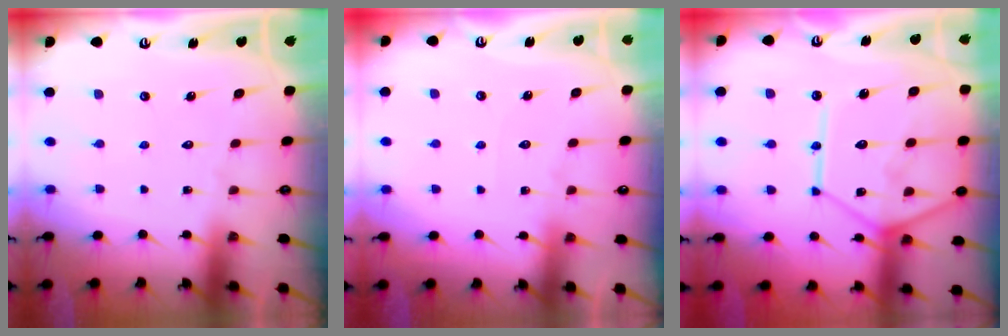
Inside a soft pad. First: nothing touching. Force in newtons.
{"total": 4.7, "press": 4.7, "slide": 0.7}
{"total": 15.1, "press": 15.0, "slide": 1.8}